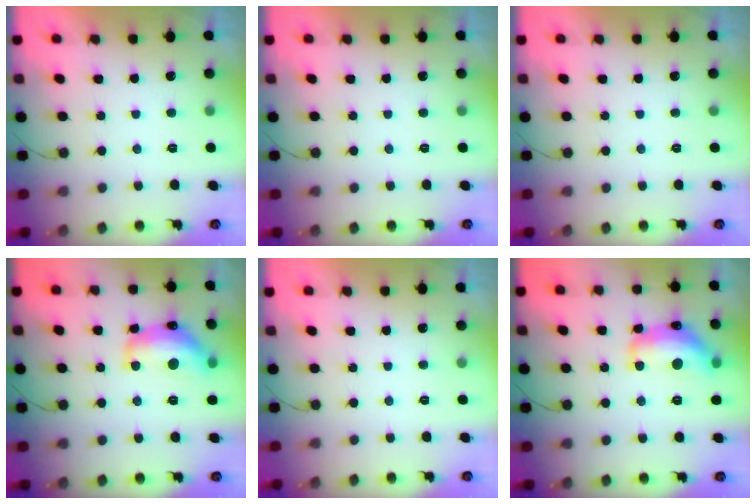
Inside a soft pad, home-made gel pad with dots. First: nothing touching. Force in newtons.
{"total": 0.0}
{"total": 0.0}
{"total": 15.9, "press": 15.9, "slide": 1.0}
{"total": 0.0}
{"total": 15.9, "press": 15.9, "slide": 1.0}